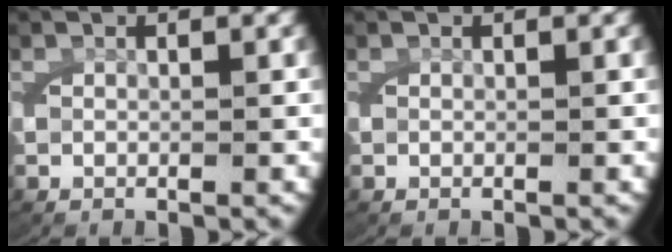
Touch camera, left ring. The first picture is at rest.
{"total": 0.0}